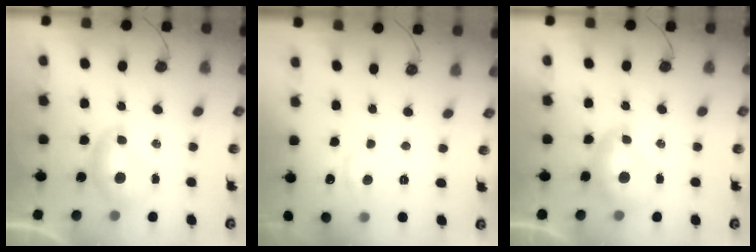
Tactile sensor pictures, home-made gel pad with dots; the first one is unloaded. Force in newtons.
{"total": 1.1, "press": 0.7, "slide": 0.8}
{"total": 1.6, "press": 1.5, "slide": 0.3}